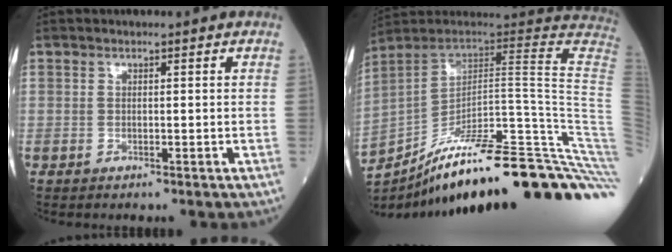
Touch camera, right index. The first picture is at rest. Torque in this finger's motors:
{"motor_torque": [-0.18, -1.96, -0.07, -0.21]}